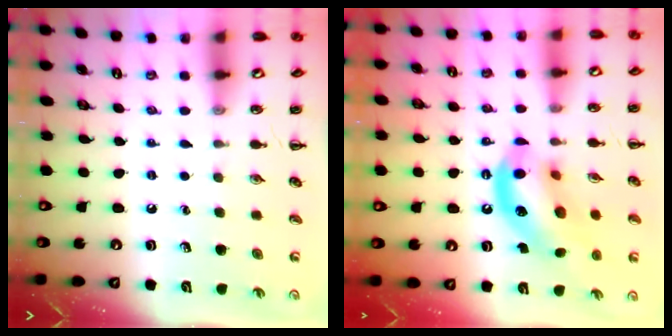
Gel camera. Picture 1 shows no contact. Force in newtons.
{"total": 15.1, "press": 14.9, "slide": 2.4}